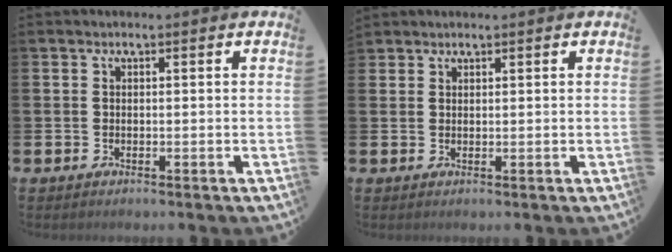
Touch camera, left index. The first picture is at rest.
{"total": 1.2, "force": [1.1, 0.4, -0.2], "torque": [0.007, 0.000, 0.021]}